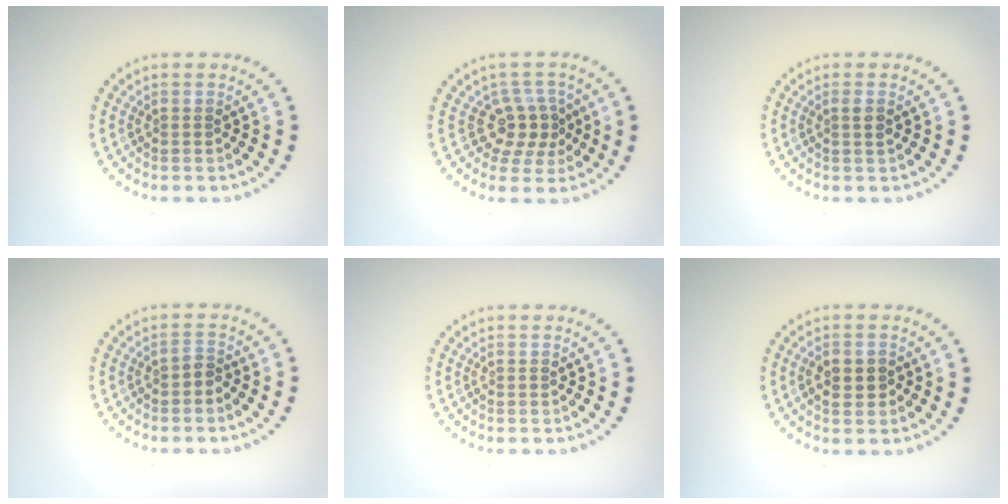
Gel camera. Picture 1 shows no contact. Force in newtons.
{"total": 2.9, "press": 2.4, "slide": 1.7}
{"total": 1.0, "press": 0.9, "slide": 0.4}
{"total": 1.0, "press": 0.8, "slide": 0.6}
{"total": 0.0}
{"total": 2.0, "press": 2.0, "slide": 0.2}